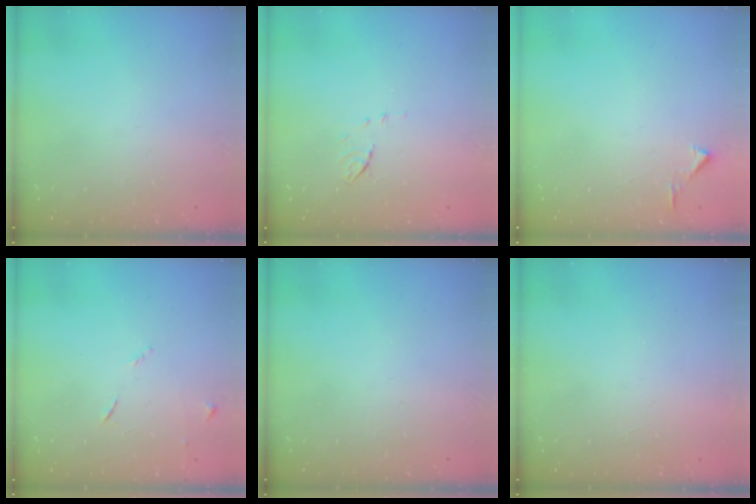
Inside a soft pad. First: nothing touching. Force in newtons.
{"total": 5.3, "press": 5.3, "slide": 0.6}
{"total": 2.8, "press": 2.8, "slide": 0.3}
{"total": 6.3, "press": 6.3, "slide": 0.6}
{"total": 0.0}
{"total": 1.6, "press": 1.6, "slide": 0.1}